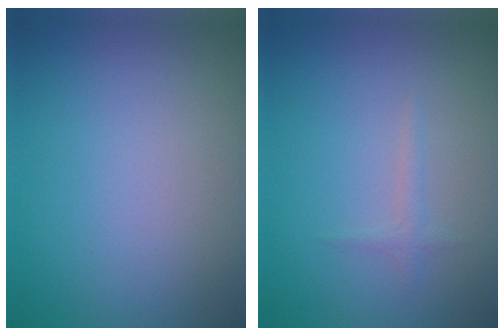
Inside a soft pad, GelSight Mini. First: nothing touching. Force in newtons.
{"total": 0.8, "press": 0.8, "slide": 0.1}